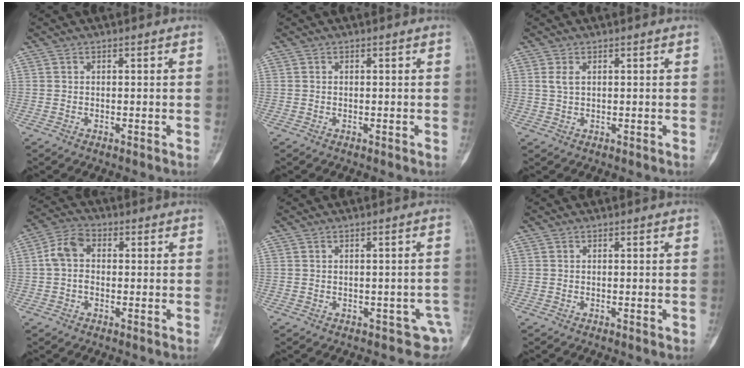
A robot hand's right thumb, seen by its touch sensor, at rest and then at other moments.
{"total": 0.0}
{"total": 1.9, "force": [0.6, 1.0, 1.4], "torque": [-0.035, 0.006, 0.018]}
{"total": 5.8, "force": [0.2, 4.2, 4.1], "torque": [-0.076, 0.022, -0.008]}
{"total": 3.6, "force": [-1.1, 2.4, 2.3], "torque": [0.000, 0.010, -0.010]}
{"total": 0.7, "force": [-0.2, 0.2, 0.6], "torque": [-0.006, -0.001, -0.003]}